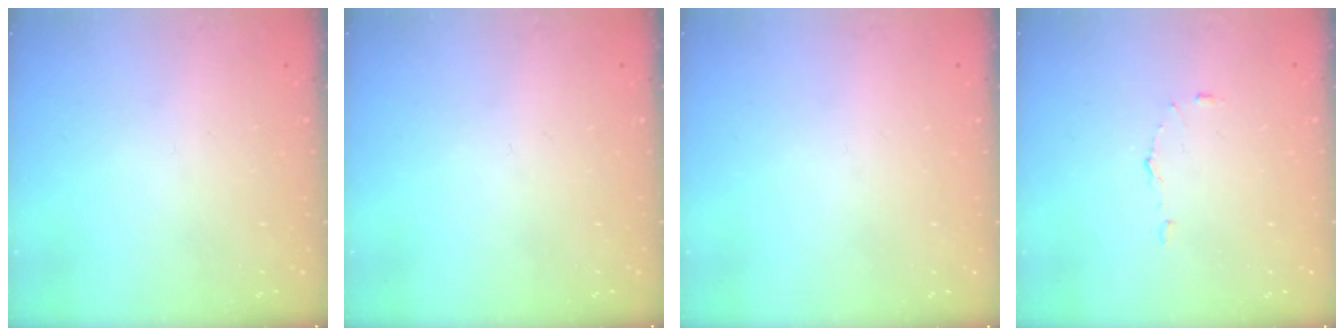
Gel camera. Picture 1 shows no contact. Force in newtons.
{"total": 0.0}
{"total": 0.0}
{"total": 4.6, "press": 4.5, "slide": 0.4}